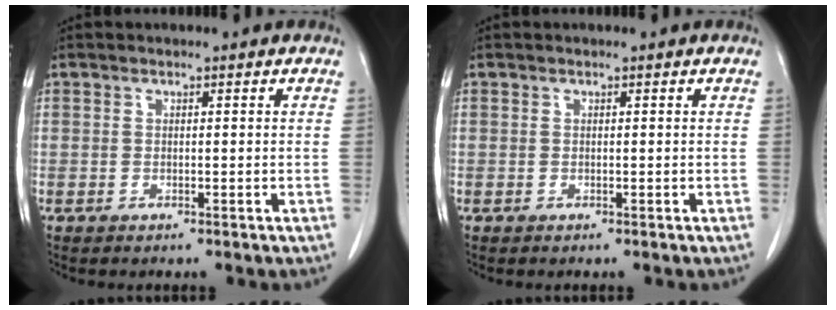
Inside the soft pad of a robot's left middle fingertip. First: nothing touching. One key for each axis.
{"total": 0.0}